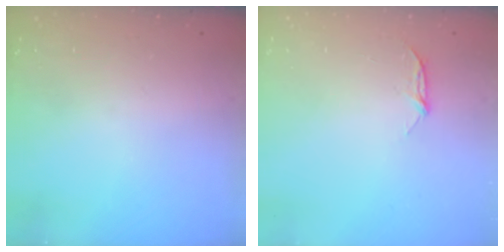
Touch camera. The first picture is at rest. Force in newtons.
{"total": 5.1, "press": 5.1, "slide": 0.6}